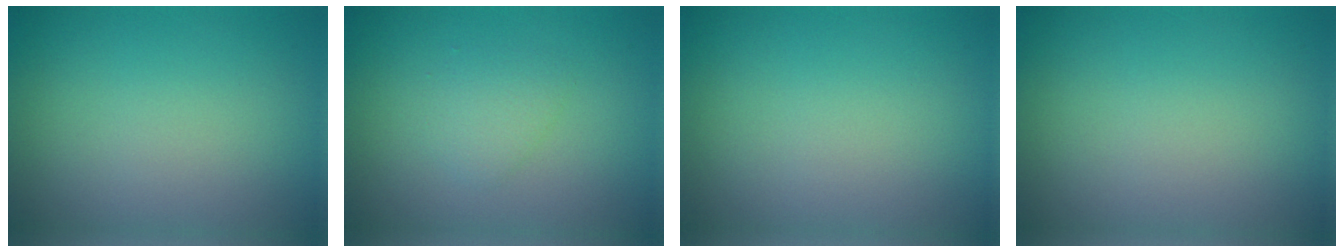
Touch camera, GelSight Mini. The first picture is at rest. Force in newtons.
{"total": 1.6, "press": 1.6, "slide": 0.1}
{"total": 0.0}
{"total": 0.0}